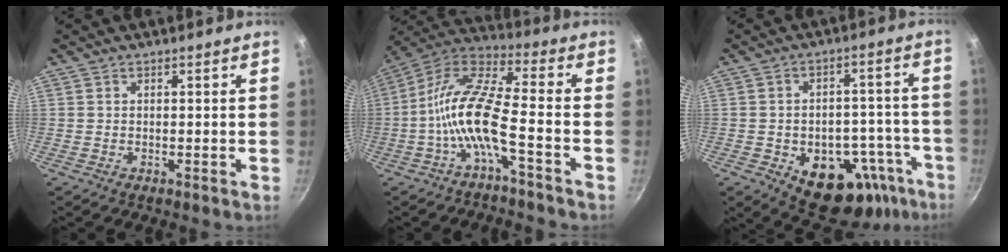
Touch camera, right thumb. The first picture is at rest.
{"total": 12.5, "force": [-4.0, 2.6, 11.5], "torque": [-0.253, 0.066, -0.085]}
{"total": 17.2, "force": [-8.5, 9.9, 11.1], "torque": [-0.113, 0.054, -0.109]}